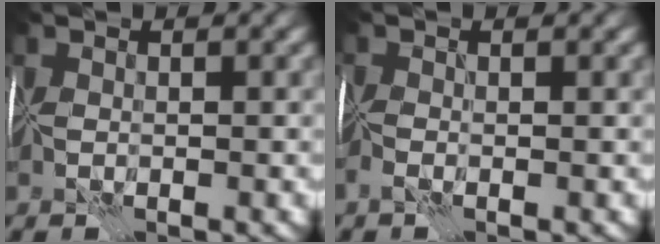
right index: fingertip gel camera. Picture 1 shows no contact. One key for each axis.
{"total": 1.3, "fx": -1.1, "fy": 0.2, "fz": 0.7, "tx": -0.016, "ty": -0.006, "tz": -0.023}